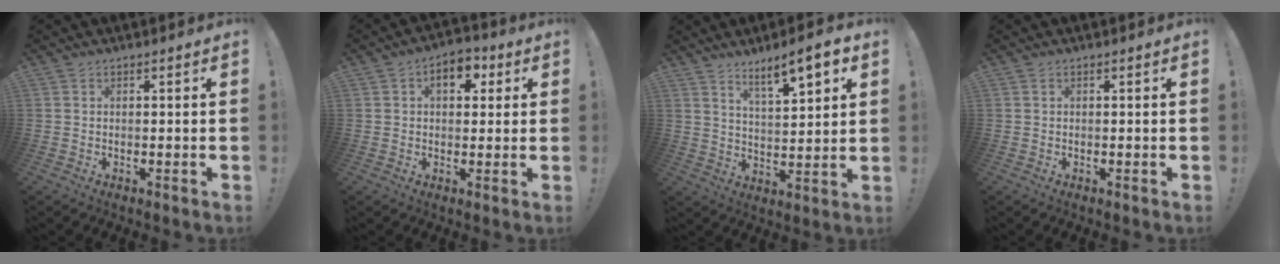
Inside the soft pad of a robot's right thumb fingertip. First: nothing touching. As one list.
[{"total": 7.2, "force": [2.2, 4.6, 5.1], "torque": [-0.058, 0.002, 0.033]}, {"total": 9.9, "force": [6.9, 1.8, 6.9], "torque": [-0.105, -0.038, 0.112]}, {"total": 0.0}]